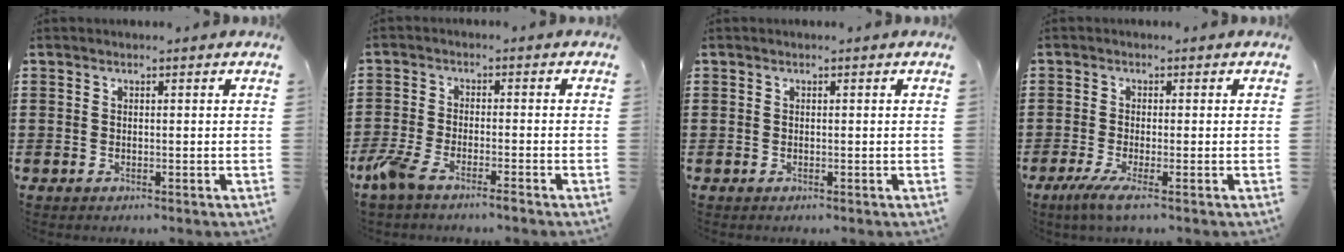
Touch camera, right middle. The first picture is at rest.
{"total": 4.5, "force": [-3.3, 0.6, 3.0], "torque": [-0.084, -0.013, -0.069]}
{"total": 0.0}
{"total": 2.7, "force": [-1.3, 0.1, 2.3], "torque": [-0.049, -0.005, -0.025]}